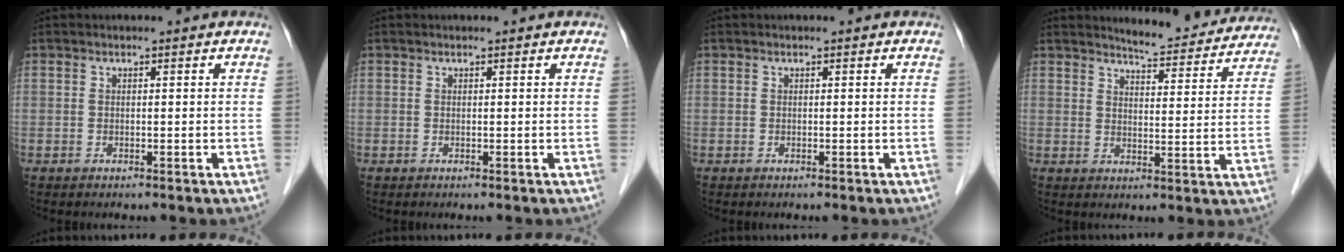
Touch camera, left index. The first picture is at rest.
{"total": 0.0}
{"total": 0.0}
{"total": 11.4, "force": [11.1, 1.5, 2.6], "torque": [-0.029, -0.015, 0.127]}